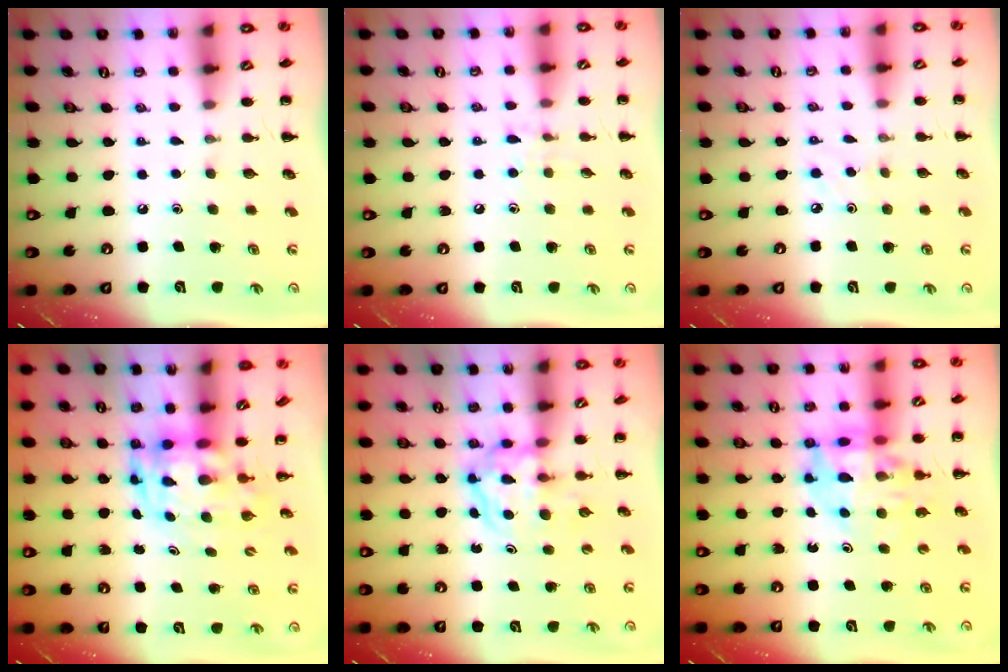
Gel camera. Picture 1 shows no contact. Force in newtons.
{"total": 6.0, "press": 5.7, "slide": 2.1}
{"total": 2.7, "press": 2.5, "slide": 0.9}
{"total": 3.1, "press": 3.1, "slide": 0.6}
{"total": 3.8, "press": 3.8, "slide": 0.4}
{"total": 12.1, "press": 11.5, "slide": 3.7}